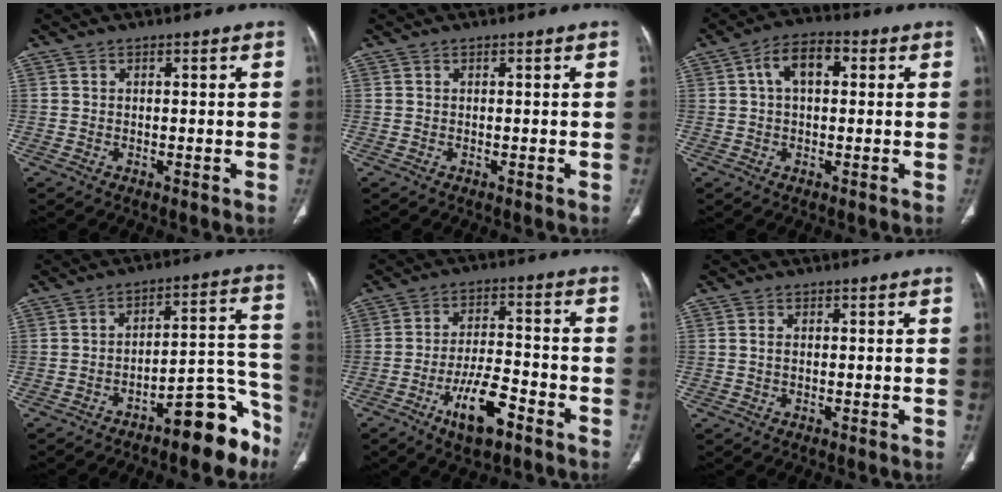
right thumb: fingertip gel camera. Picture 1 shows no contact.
{"total": 0.0}
{"total": 7.3, "force": [1.7, 4.2, 5.7], "torque": [-0.091, 0.020, 0.021]}
{"total": 12.6, "force": [-8.8, 4.0, 8.1], "torque": [-0.057, 0.107, -0.130]}
{"total": 10.3, "force": [-5.6, 3.8, 7.8], "torque": [-0.132, 0.033, -0.092]}
{"total": 0.9, "force": [0.1, 0.6, 0.7], "torque": [-0.015, 0.004, 0.001]}